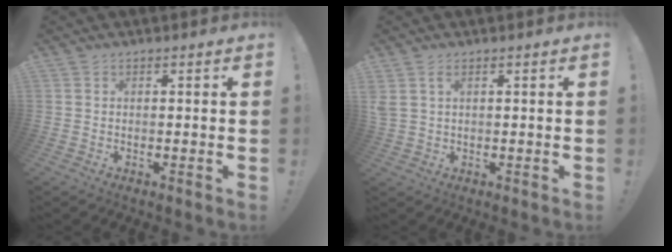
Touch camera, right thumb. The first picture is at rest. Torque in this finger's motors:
{"motor_torque": [0.05, -0.26, -0.09, 0.00, 0.17]}